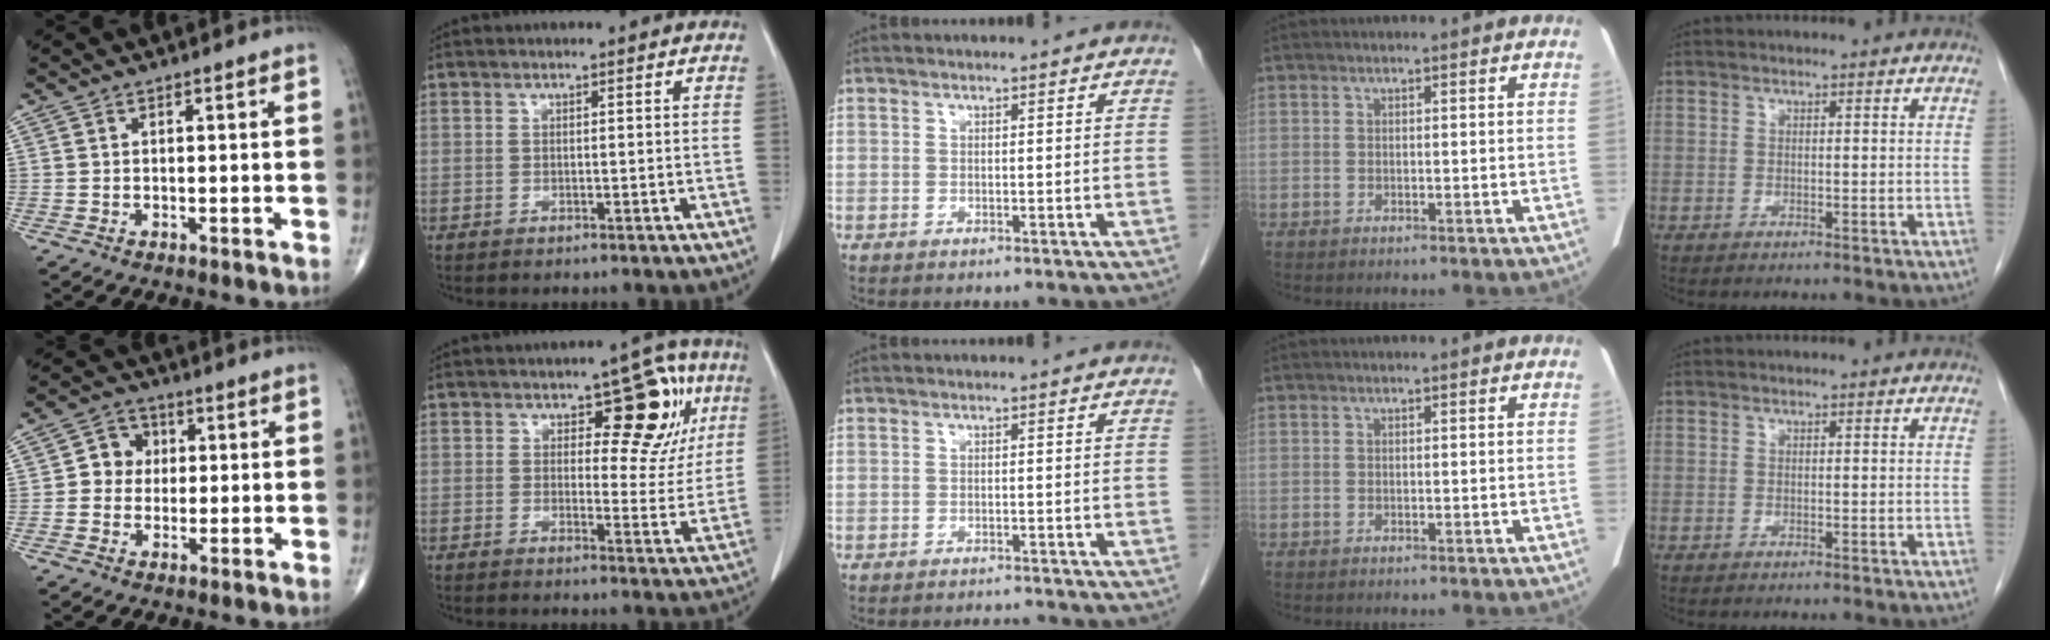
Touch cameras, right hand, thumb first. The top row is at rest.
{"thumb": {"total": 5.6, "force": [0.5, 5.1, 2.2], "torque": [-0.005, 0.009, -0.003]}, "index": {"total": 10.9, "force": [4.5, 5.5, 8.3], "torque": [-0.082, 0.020, 0.057]}, "middle": {"total": 1.8, "force": [-1.8, -0.3, 0.0], "torque": [-0.002, -0.010, -0.024]}}